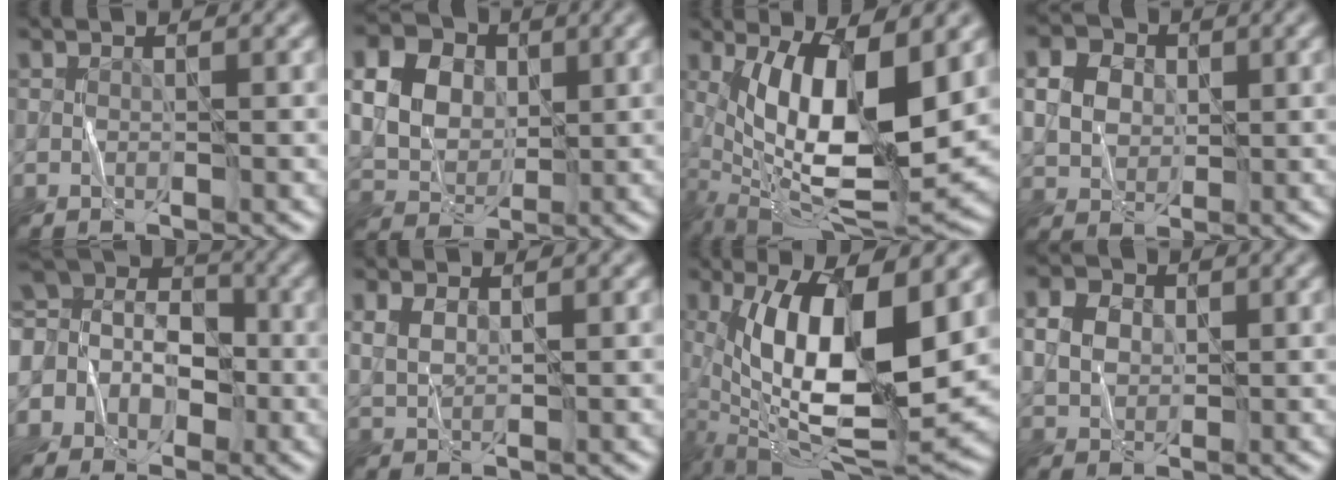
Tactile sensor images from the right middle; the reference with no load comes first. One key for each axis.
{"total": 14.9, "fx": 4.7, "fy": 12.2, "fz": 7.1, "tx": -0.175, "ty": 0.027, "tz": 0.075}
{"total": 12.9, "fx": 1.6, "fy": 4.2, "fz": 12.1, "tx": -0.216, "ty": -0.019, "tz": 0.031}
{"total": 5.7, "fx": 1.6, "fy": 4.5, "fz": 3.0, "tx": -0.084, "ty": 0.018, "tz": 0.025}
{"total": 10.5, "fx": 0.1, "fy": 9.3, "fz": 4.8, "tx": -0.135, "ty": 0.055, "tz": -0.046}
{"total": 1.8, "fx": 0.8, "fy": 0.9, "fz": 1.3, "tx": -0.038, "ty": 0.000, "tz": 0.020}
{"total": 14.4, "fx": 1.5, "fy": 5.3, "fz": 13.3, "tx": -0.246, "ty": -0.015, "tz": 0.030}
{"total": 3.6, "fx": 0.9, "fy": 2.8, "fz": 2.1, "tx": -0.056, "ty": 0.006, "tz": 0.014}